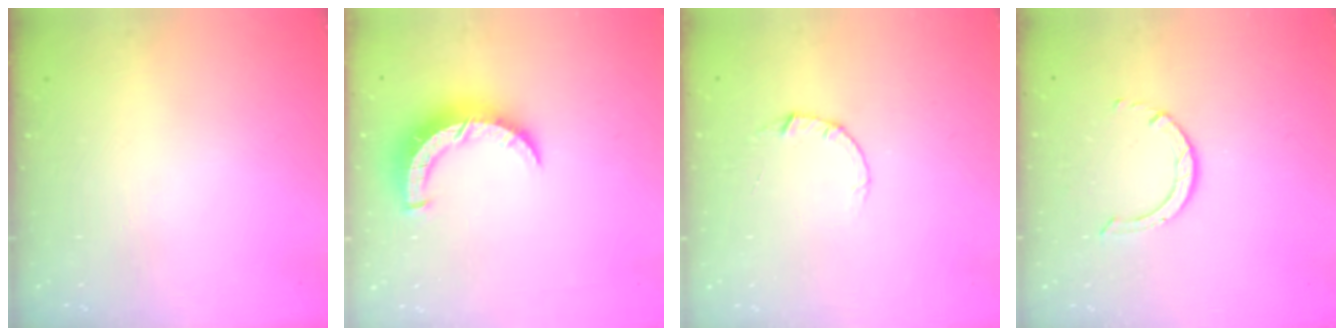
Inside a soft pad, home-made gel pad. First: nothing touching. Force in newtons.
{"total": 8.6, "press": 8.5, "slide": 0.7}
{"total": 2.0, "press": 2.0, "slide": 0.2}
{"total": 3.5, "press": 3.5, "slide": 0.5}